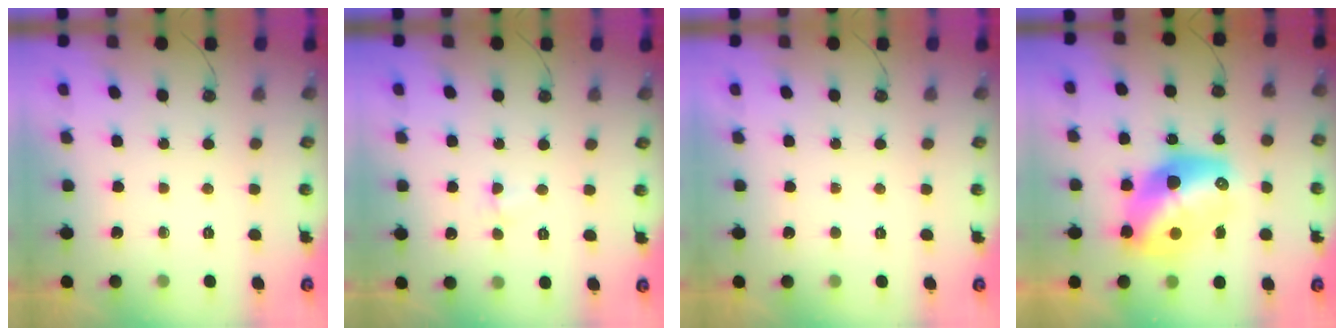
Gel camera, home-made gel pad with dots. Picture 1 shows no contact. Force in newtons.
{"total": 2.7, "press": 2.0, "slide": 1.8}
{"total": 0.0}
{"total": 16.6, "press": 16.6, "slide": 1.4}